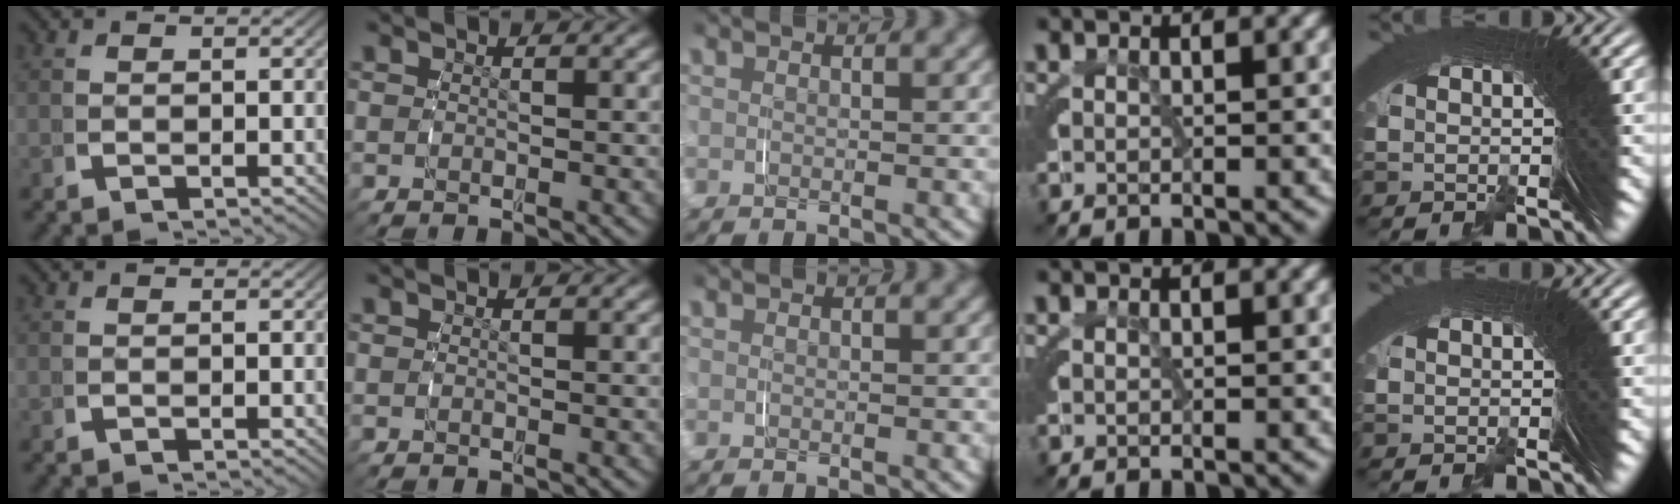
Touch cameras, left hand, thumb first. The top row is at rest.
{}